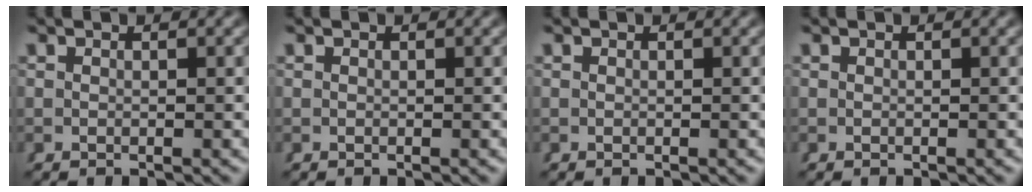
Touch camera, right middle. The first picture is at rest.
{"total": 0.0}
{"total": 0.0}
{"total": 0.0}